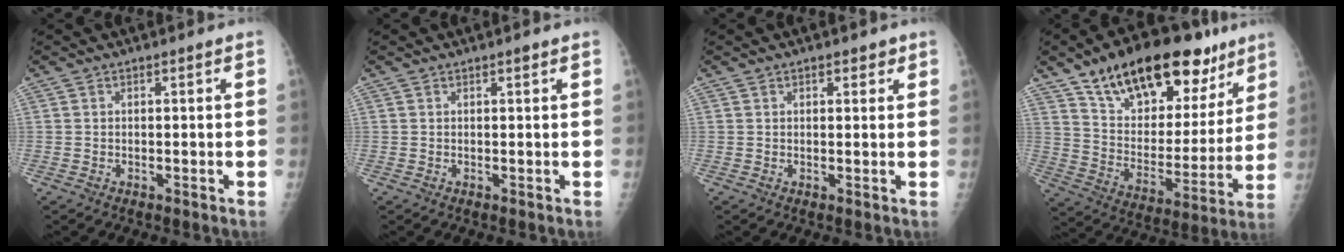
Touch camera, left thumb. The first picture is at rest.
{"total": 0.6, "force": [0.4, 0.1, 0.4], "torque": [-0.005, -0.002, 0.006]}
{"total": 2.0, "force": [1.3, 1.1, 1.1], "torque": [0.000, -0.004, 0.014]}
{"total": 27.4, "force": [17.0, 12.9, 17.1], "torque": [-0.227, -0.037, 0.272]}